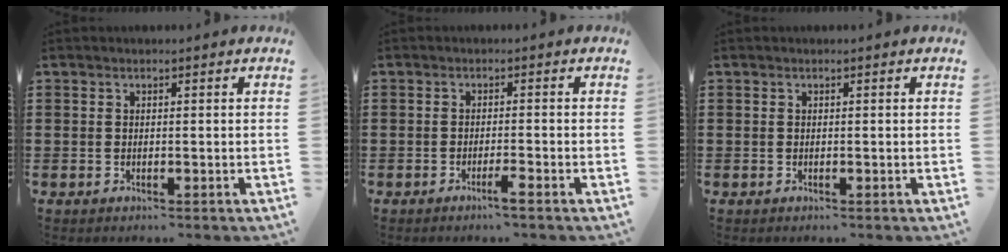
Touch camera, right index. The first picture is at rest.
{"total": 2.1, "force": [-1.5, -0.1, 1.5], "torque": [-0.025, -0.002, -0.026]}
{"total": 0.0}